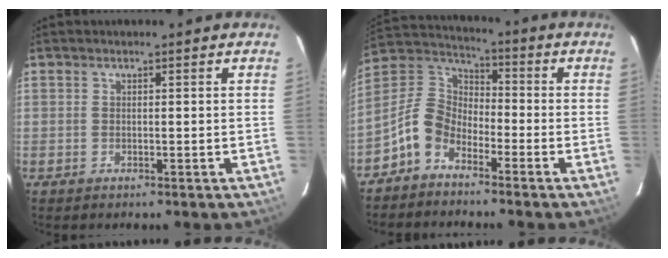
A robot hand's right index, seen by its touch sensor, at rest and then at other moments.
{"total": 8.9, "force": [-5.5, 5.5, 4.2], "torque": [-0.093, 0.024, -0.123]}